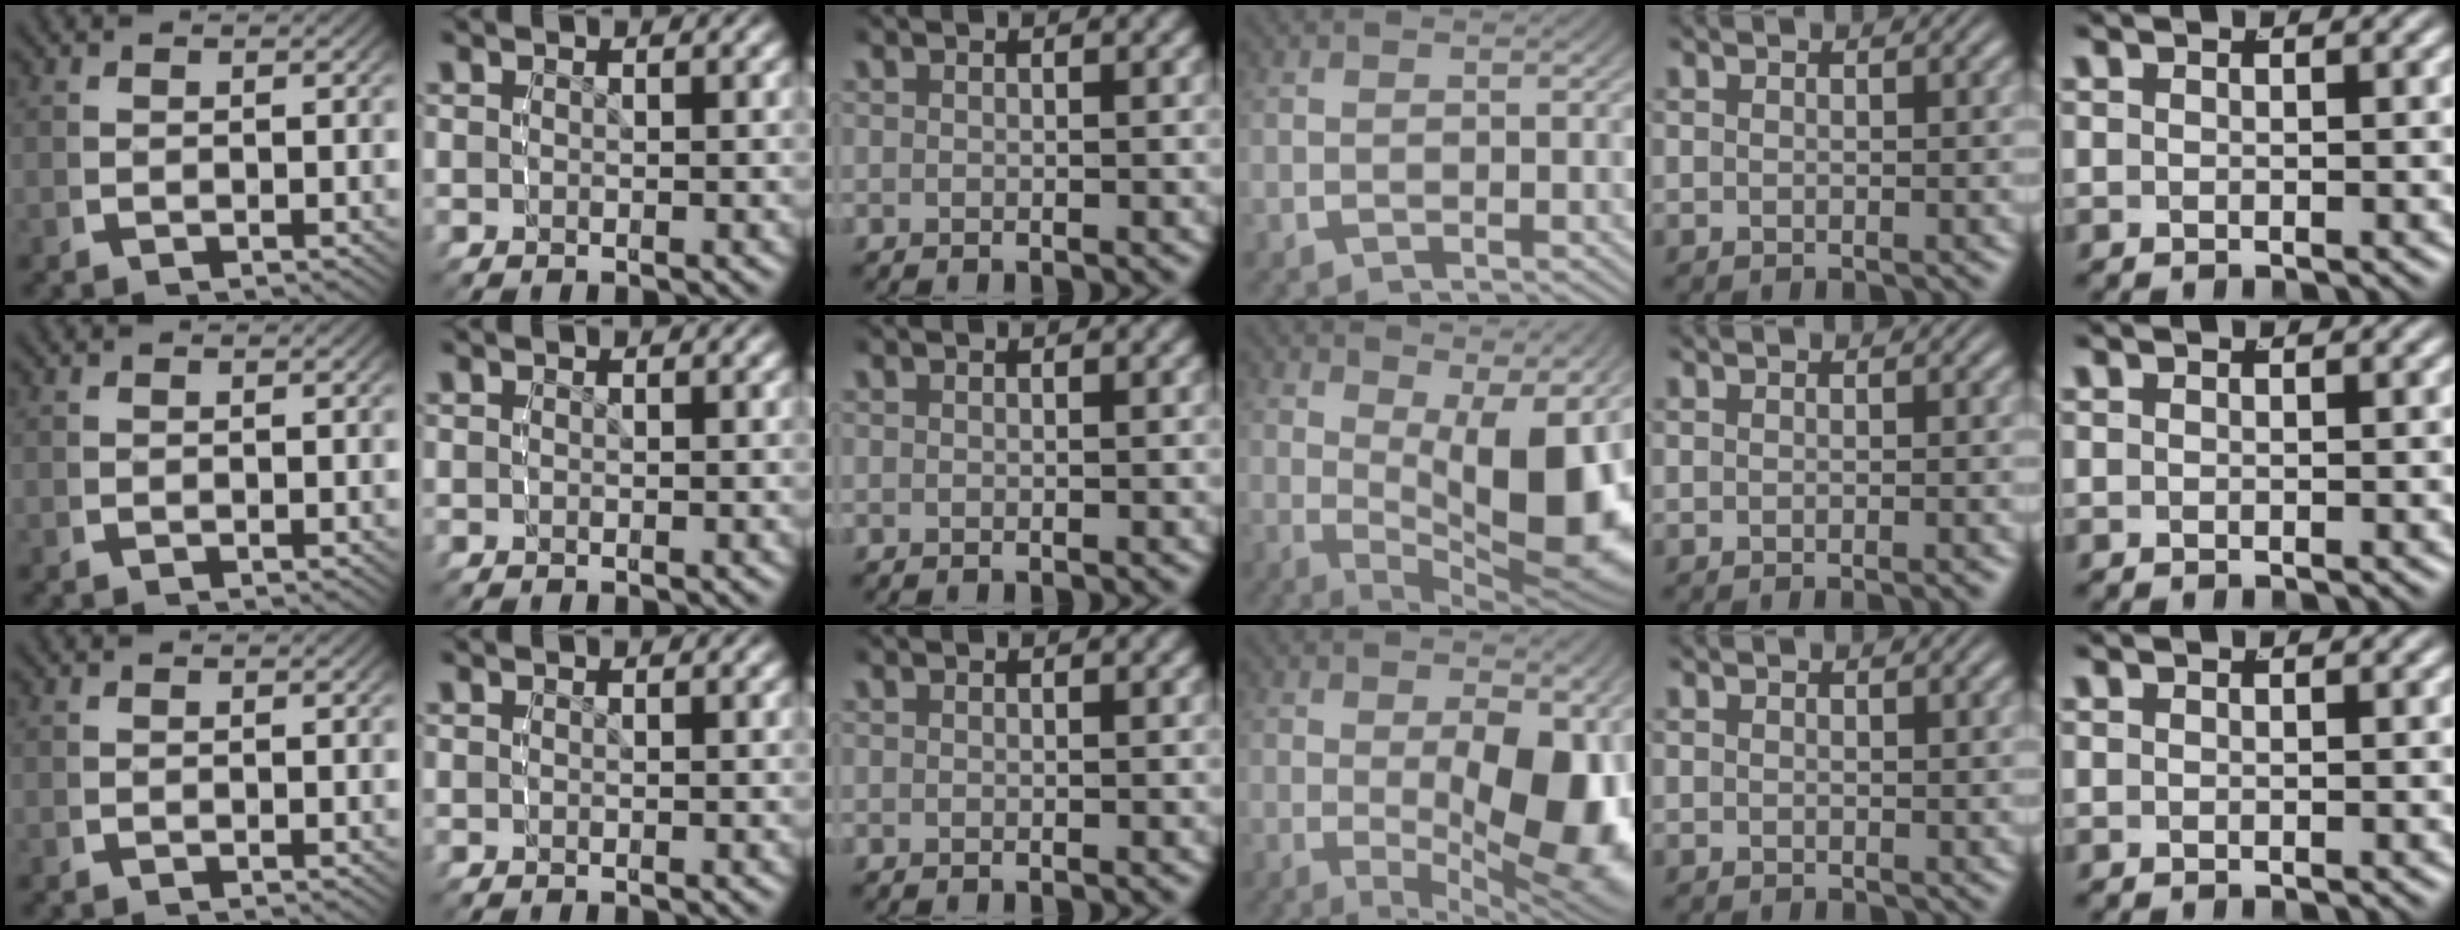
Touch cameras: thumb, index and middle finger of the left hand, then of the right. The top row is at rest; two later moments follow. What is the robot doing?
{"motion": "lift_and_place", "object": "toy banana"}